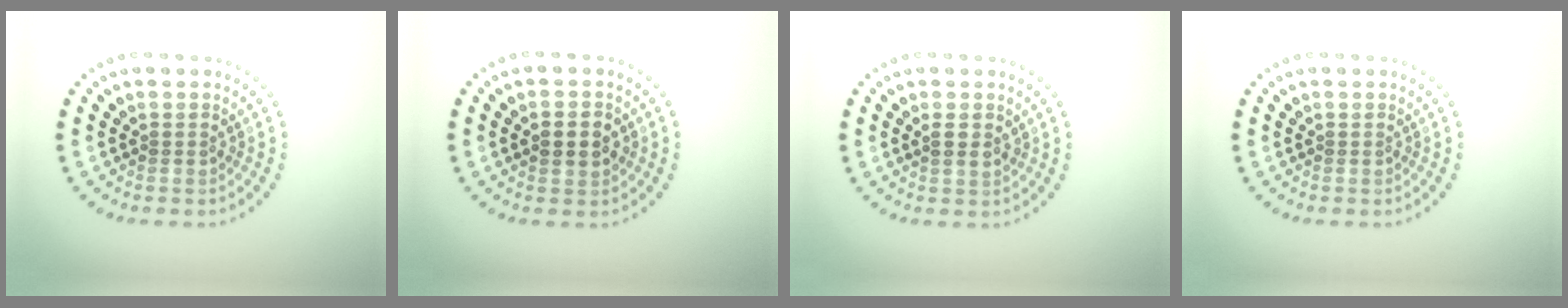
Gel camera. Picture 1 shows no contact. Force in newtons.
{"total": 2.2, "press": 2.2, "slide": 0.2}
{"total": 1.1, "press": 1.1, "slide": 0.3}
{"total": 0.0}